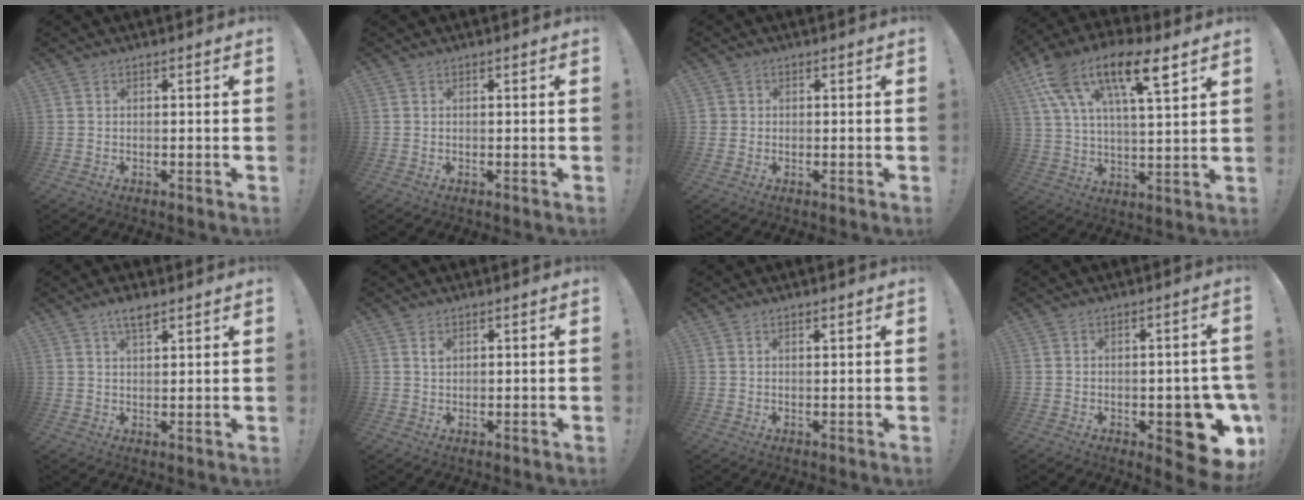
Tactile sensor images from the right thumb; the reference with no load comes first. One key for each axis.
{"total": 0.0}
{"total": 1.5, "fx": 0.3, "fy": 1.5, "fz": 0.2, "tx": -0.010, "ty": 0.005, "tz": 0.007}
{"total": 17.6, "fx": 10.2, "fy": 6.4, "fz": 12.9, "tx": -0.235, "ty": -0.049, "tz": 0.171}
{"total": 4.6, "fx": 3.2, "fy": 1.4, "fz": 3.0, "tx": -0.046, "ty": -0.017, "tz": 0.053}
{"total": 1.5, "fx": 0.8, "fy": 1.0, "fz": 0.7, "tx": -0.002, "ty": -0.004, "tz": 0.012}
{"total": 0.8, "fx": 0.7, "fy": 0.3, "fz": 0.3, "tx": -0.001, "ty": -0.003, "tz": 0.012}
{"total": 12.7, "fx": -4.2, "fy": 6.0, "fz": 10.3, "tx": -0.098, "ty": 0.021, "tz": -0.055}